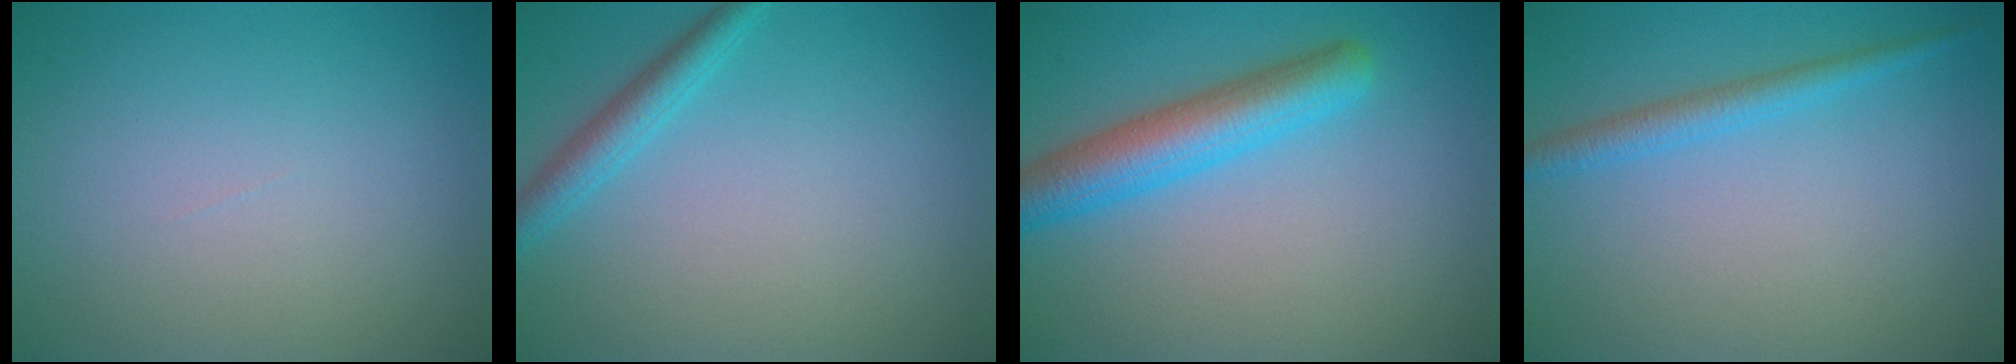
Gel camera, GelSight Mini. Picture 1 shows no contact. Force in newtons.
{"total": 2.4, "press": 2.4, "slide": 0.1}
{"total": 5.1, "press": 5.1, "slide": 0.1}
{"total": 2.1, "press": 2.1, "slide": 0.1}